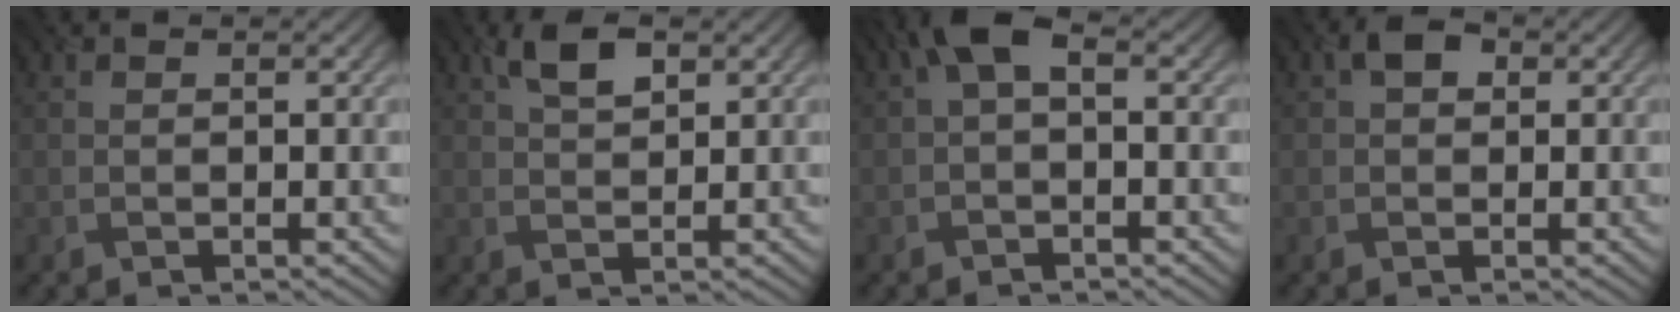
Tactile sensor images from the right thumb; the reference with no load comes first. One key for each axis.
{"total": 3.3, "fx": 1.9, "fy": 1.5, "fz": 2.3, "tx": -0.049, "ty": 0.005, "tz": 0.035}
{"total": 3.6, "fx": 0.1, "fy": 1.7, "fz": 3.1, "tx": -0.065, "ty": 0.014, "tz": -0.006}
{"total": 2.1, "fx": 0.5, "fy": 1.6, "fz": 1.3, "tx": -0.017, "ty": 0.003, "tz": 0.002}